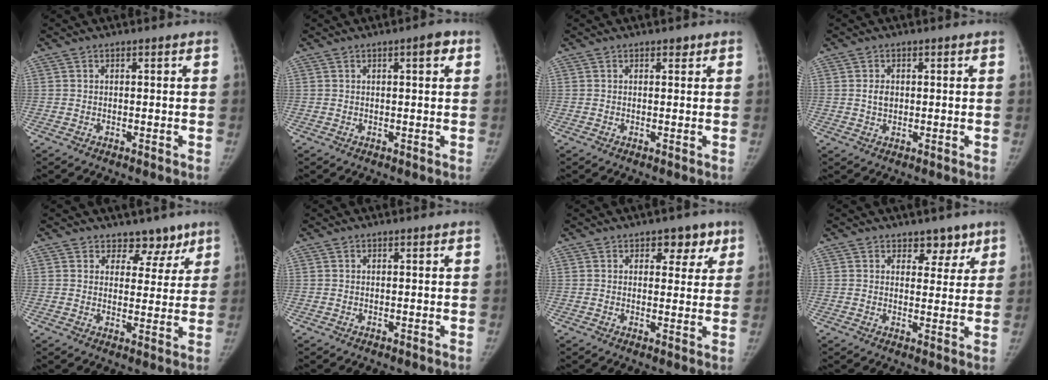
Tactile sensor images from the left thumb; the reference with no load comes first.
{"total": 2.4, "force": [1.0, 0.7, 2.1], "torque": [-0.026, 0.001, 0.010]}
{"total": 0.7, "force": [0.5, 0.4, 0.3], "torque": [0.003, -0.004, 0.004]}
{"total": 2.3, "force": [0.3, 1.7, 1.6], "torque": [-0.020, -0.002, 0.008]}
{"total": 5.9, "force": [4.3, 3.9, 0.9], "torque": [0.031, -0.025, 0.055]}
{"total": 0.0}
{"total": 5.3, "force": [2.8, 3.6, 2.7], "torque": [0.007, -0.009, 0.031]}
{"total": 4.5, "force": [3.2, 2.9, 1.3], "torque": [0.019, -0.018, 0.044]}